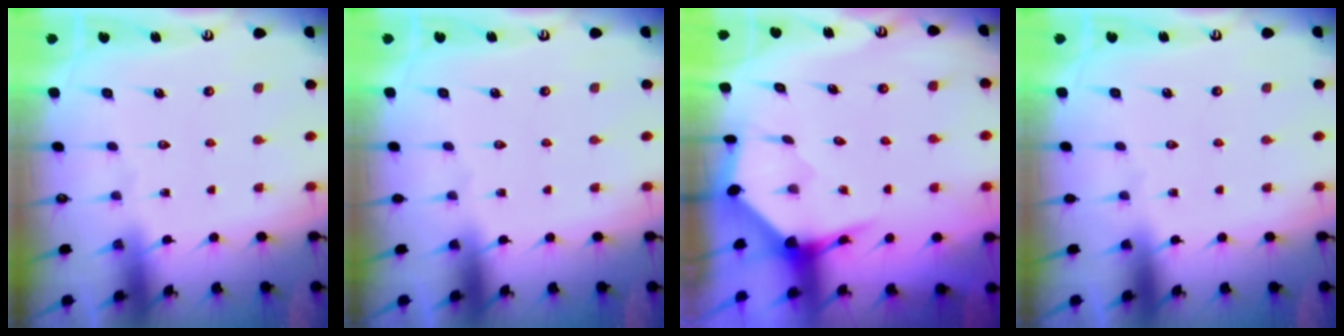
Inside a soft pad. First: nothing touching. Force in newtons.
{"total": 0.0}
{"total": 3.8, "press": 3.8, "slide": 0.5}
{"total": 0.0}